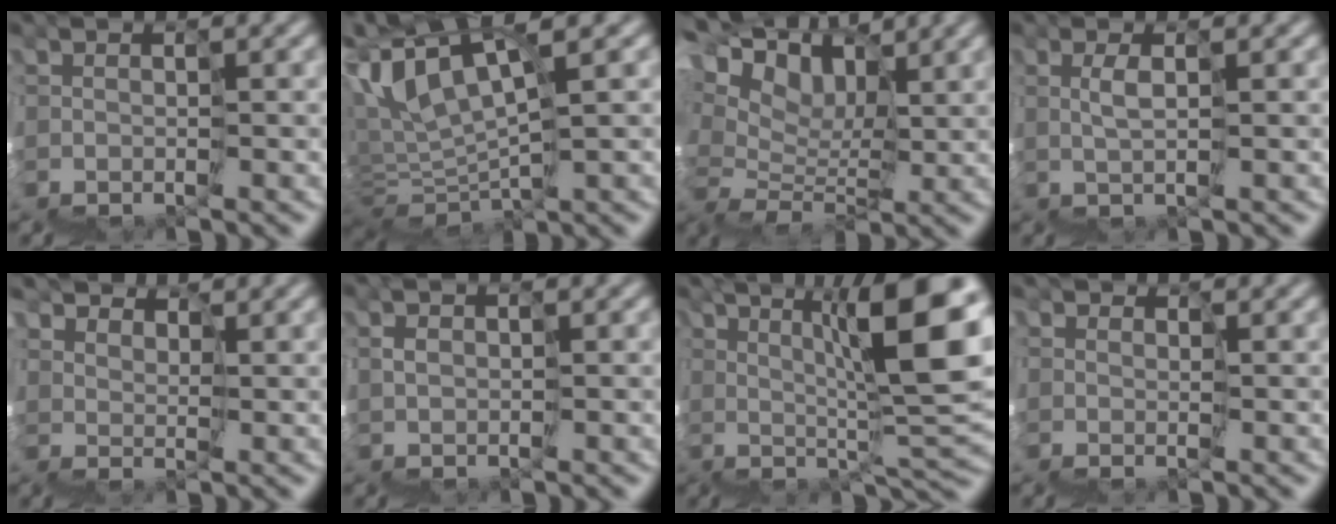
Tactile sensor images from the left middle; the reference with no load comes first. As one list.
[{"total": 6.0, "force": [3.4, 1.5, 4.7], "torque": [-0.122, 0.018, 0.059]}, {"total": 6.6, "force": [4.6, 3.2, 3.6], "torque": [-0.079, 0.033, 0.077]}, {"total": 1.6, "force": [0.7, -1.5, 0.0], "torque": [-0.004, 0.014, 0.014]}, {"total": 3.9, "force": [3.8, -0.1, -0.8], "torque": [0.012, 0.017, 0.067]}, {"total": 0.9, "force": [0.3, 0.5, 0.6], "torque": [-0.010, 0.010, 0.005]}, {"total": 9.7, "force": [4.2, 0.4, 8.8], "torque": [-0.118, 0.031, 0.071]}, {"total": 1.1, "force": [1.1, 0.2, -0.1], "torque": [-0.004, 0.009, 0.018]}]